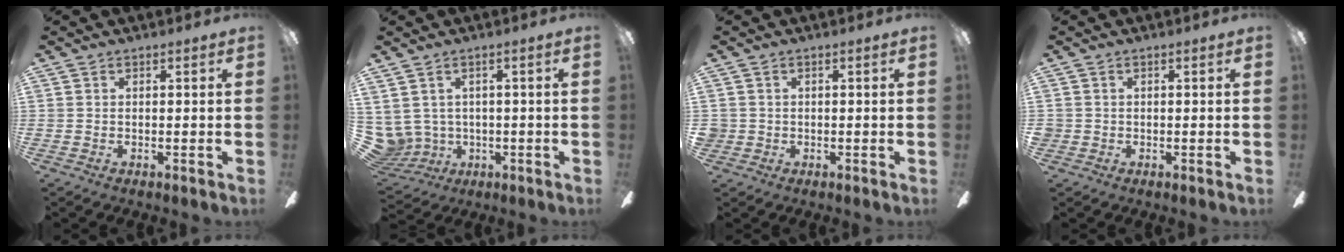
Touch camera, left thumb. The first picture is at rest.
{"total": 5.8, "force": [1.8, 5.3, 1.2], "torque": [-0.080, -0.018, 0.035]}
{"total": 1.7, "force": [0.1, 1.7, 0.2], "torque": [-0.006, 0.005, -0.001]}
{"total": 1.1, "force": [0.0, 1.1, 0.1], "torque": [-0.001, 0.005, -0.003]}